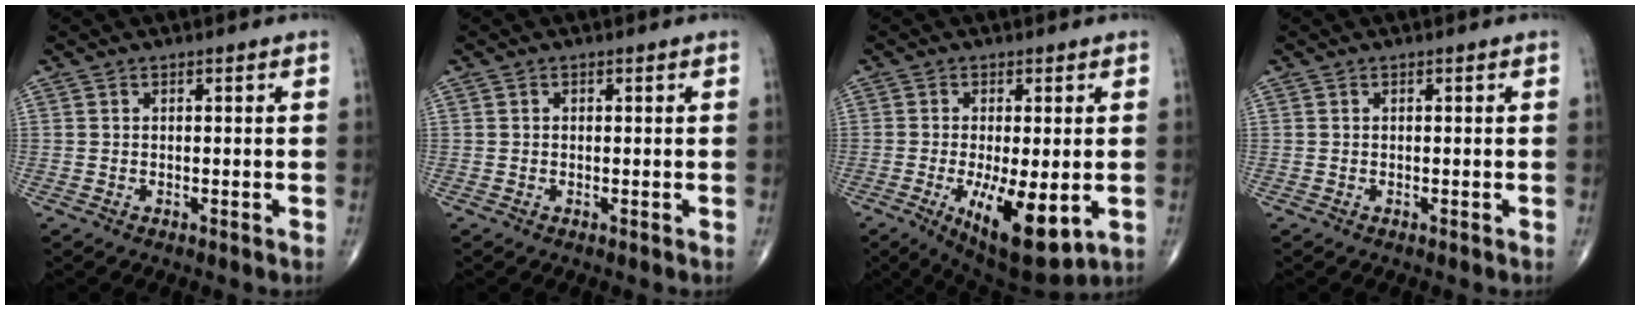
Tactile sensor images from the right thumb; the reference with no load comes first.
{"total": 0.0}
{"total": 12.8, "force": [-3.4, 4.4, 11.6], "torque": [-0.181, -0.025, -0.039]}
{"total": 0.0}